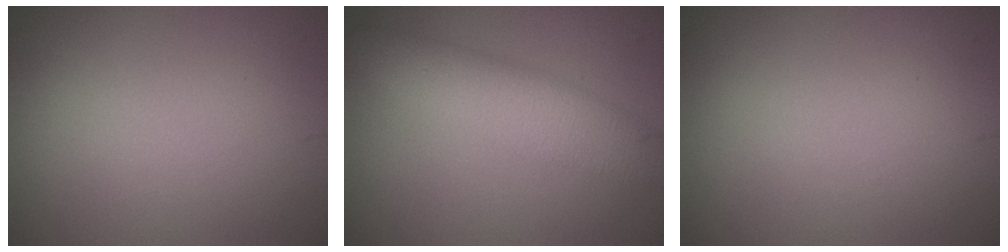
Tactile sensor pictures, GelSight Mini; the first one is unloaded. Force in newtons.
{"total": 5.0, "press": 5.0, "slide": 0.1}
{"total": 0.0}